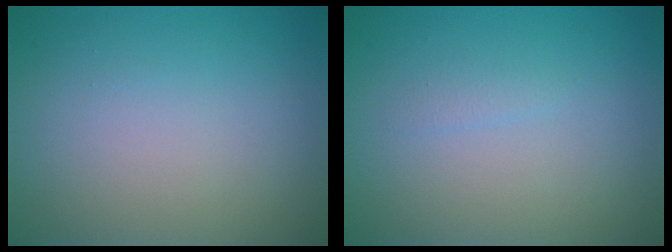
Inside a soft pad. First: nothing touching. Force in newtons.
{"total": 0.7, "press": 0.7, "slide": 0.0}